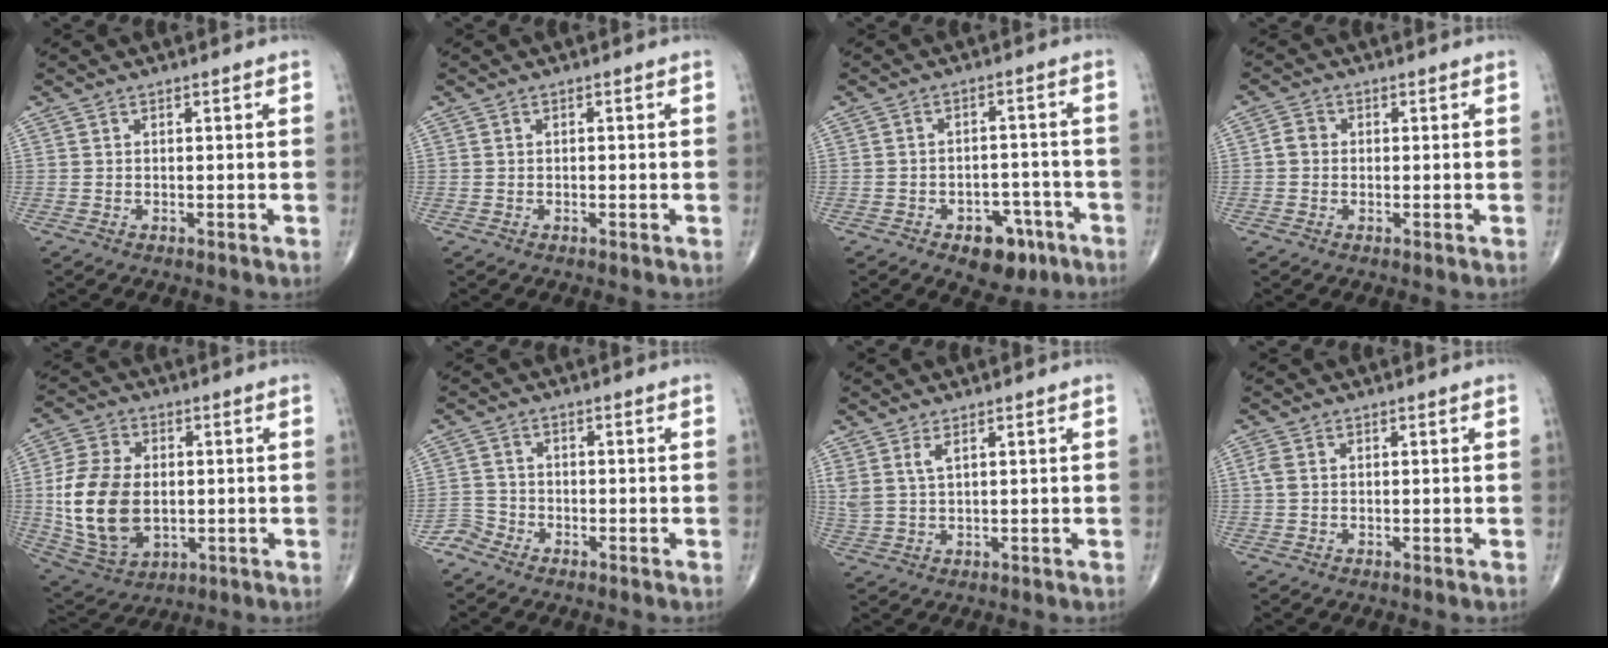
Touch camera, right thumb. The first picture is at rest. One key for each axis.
{"total": 0.0}
{"total": 8.3, "fx": -4.6, "fy": 5.2, "fz": 4.6, "tx": -0.032, "ty": 0.036, "tz": -0.059}
{"total": 2.4, "fx": -0.1, "fy": 2.1, "fz": 1.1, "tx": -0.014, "ty": 0.007, "tz": -0.007}
{"total": 16.9, "fx": -0.6, "fy": 11.2, "fz": 12.7, "tx": -0.241, "ty": -0.005, "tz": 0.004}
{"total": 2.8, "fx": -2.5, "fy": 1.3, "fz": 0.0, "tx": 0.003, "ty": 0.002, "tz": -0.057}
{"total": 2.9, "fx": 1.5, "fy": 1.0, "fz": 2.3, "tx": -0.058, "ty": 0.002, "tz": 0.039}
{"total": 1.6, "fx": 0.2, "fy": 0.9, "fz": 1.3, "tx": -0.040, "ty": 0.007, "tz": 0.004}